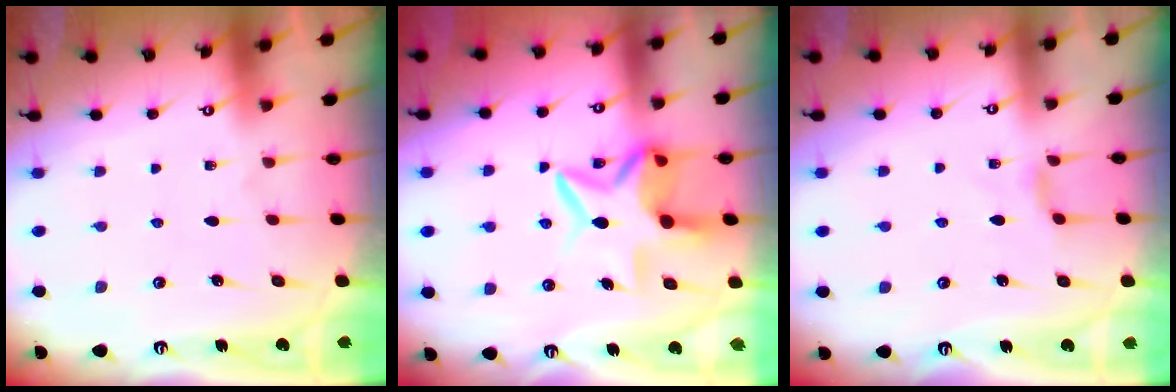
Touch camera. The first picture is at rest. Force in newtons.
{"total": 8.2, "press": 8.1, "slide": 0.9}
{"total": 2.8, "press": 2.8, "slide": 0.6}